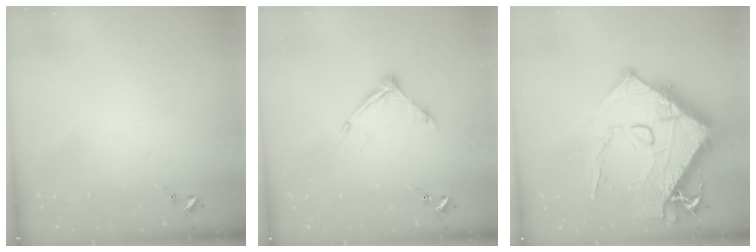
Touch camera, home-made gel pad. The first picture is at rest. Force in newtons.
{"total": 10.0, "press": 9.9, "slide": 0.7}
{"total": 19.8, "press": 19.7, "slide": 2.0}